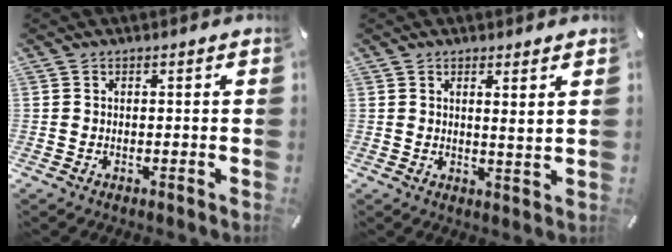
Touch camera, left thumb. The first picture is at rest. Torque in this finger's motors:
{"motor_torque": [0.05, -0.46, 0.19, 0.03, -0.05]}